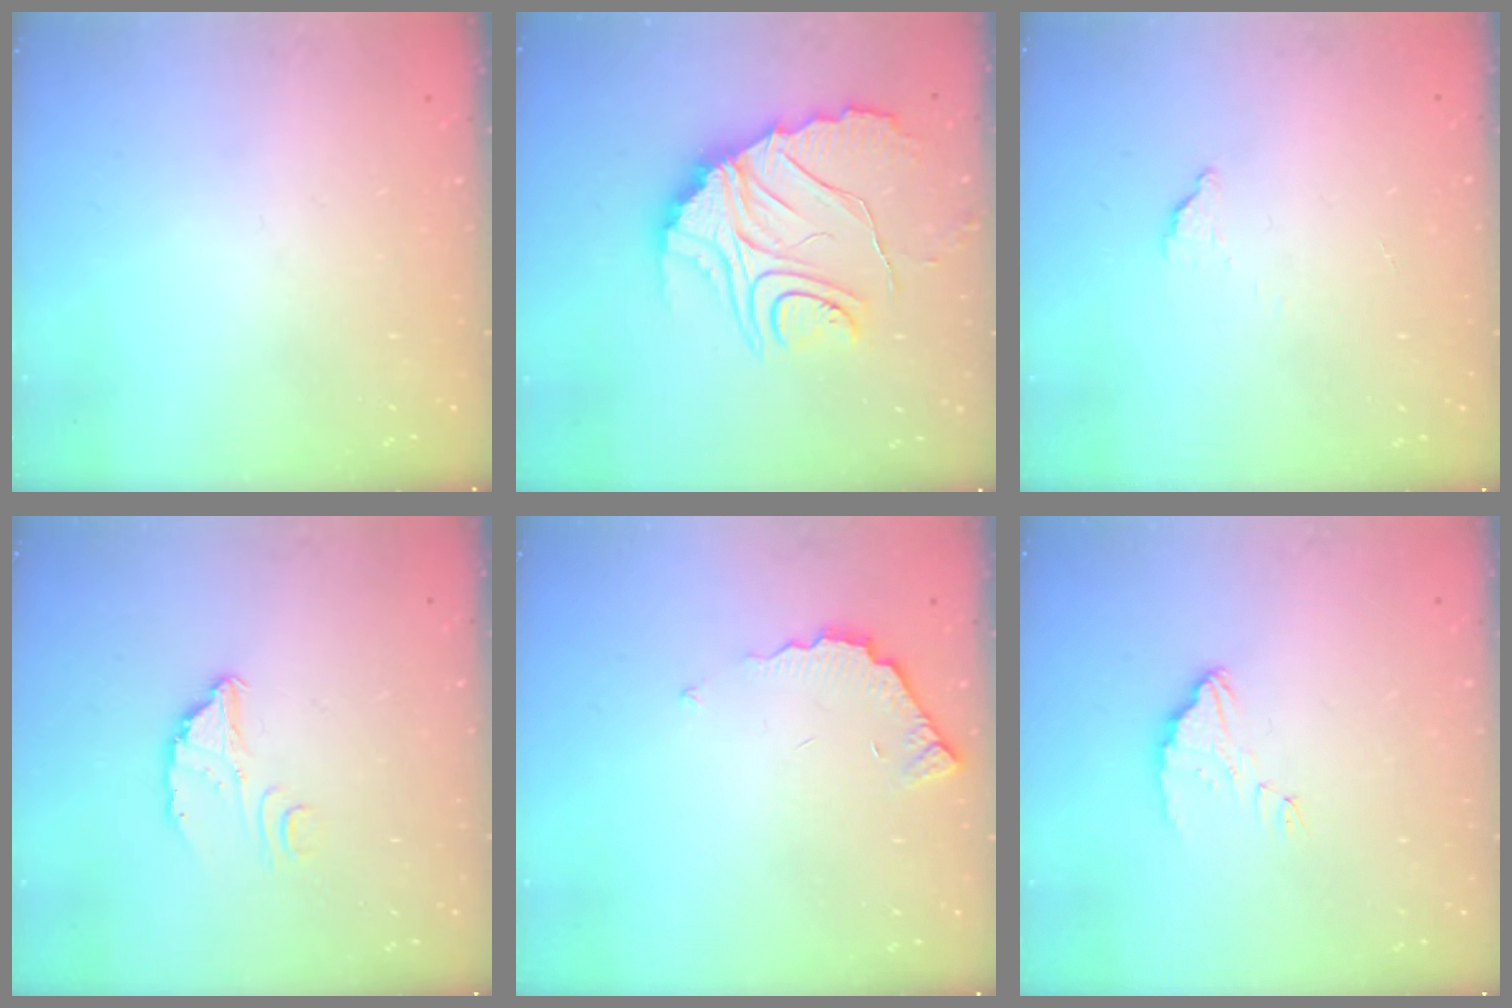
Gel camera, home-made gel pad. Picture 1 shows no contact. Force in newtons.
{"total": 15.6, "press": 15.6, "slide": 1.4}
{"total": 2.6, "press": 2.6, "slide": 0.3}
{"total": 3.2, "press": 3.2, "slide": 0.2}
{"total": 4.6, "press": 4.6, "slide": 0.4}
{"total": 3.2, "press": 3.2, "slide": 0.1}